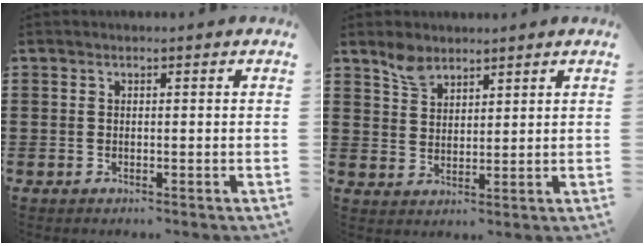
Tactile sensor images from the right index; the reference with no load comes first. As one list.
[{"total": 4.0, "force": [3.1, 2.1, 1.3], "torque": [-0.035, 0.005, 0.060]}]